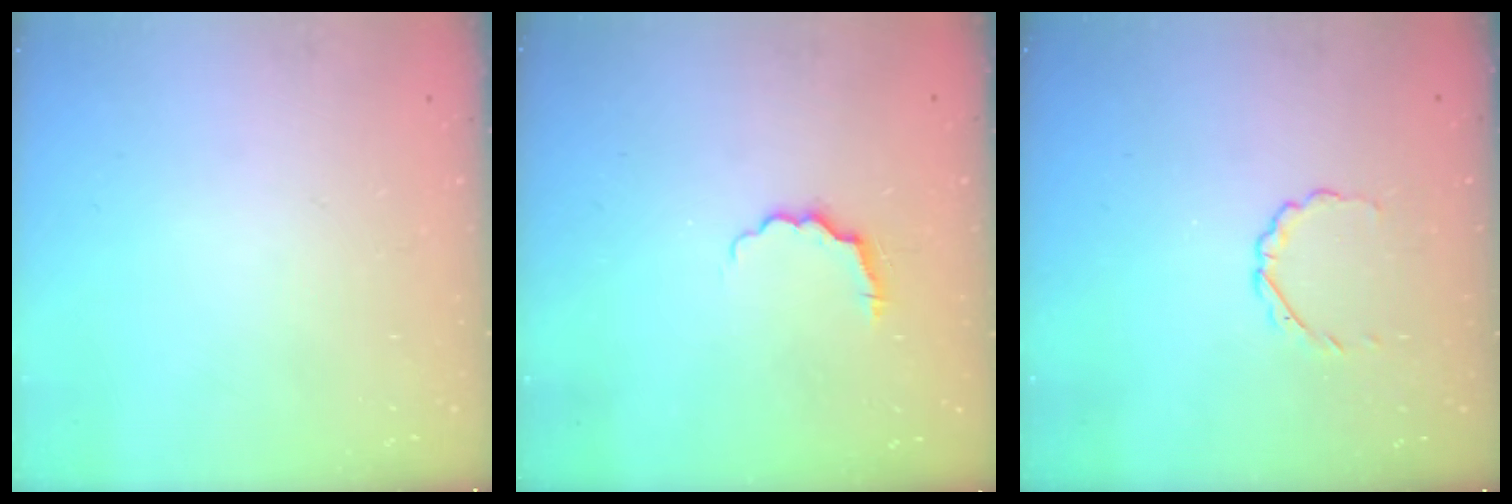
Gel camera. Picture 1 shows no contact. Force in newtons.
{"total": 4.2, "press": 4.1, "slide": 0.6}
{"total": 2.0, "press": 1.8, "slide": 0.7}